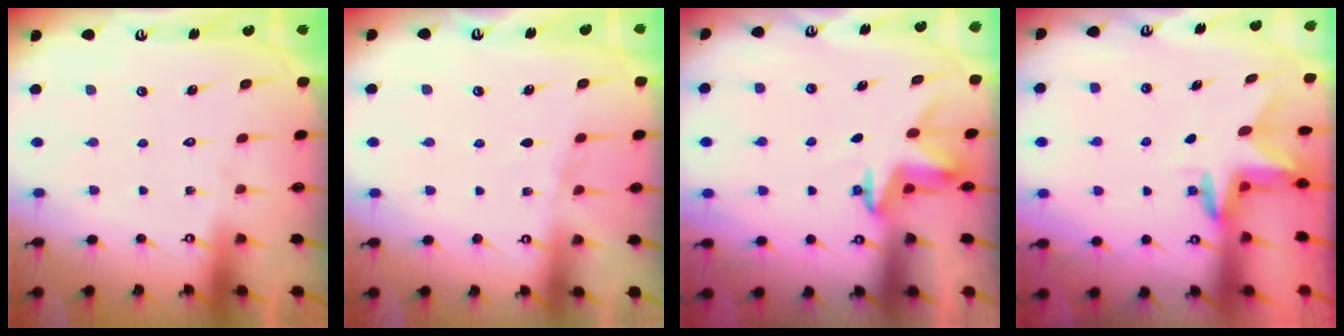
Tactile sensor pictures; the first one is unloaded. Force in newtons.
{"total": 5.7, "press": 5.6, "slide": 0.6}
{"total": 3.4, "press": 3.4, "slide": 0.2}
{"total": 3.0, "press": 3.0, "slide": 0.2}